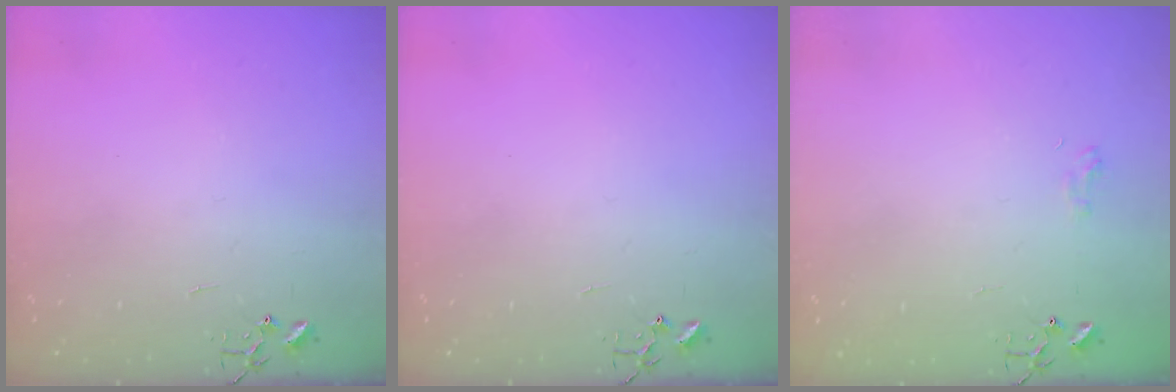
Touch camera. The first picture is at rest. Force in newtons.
{"total": 0.0}
{"total": 5.5, "press": 5.4, "slide": 0.7}